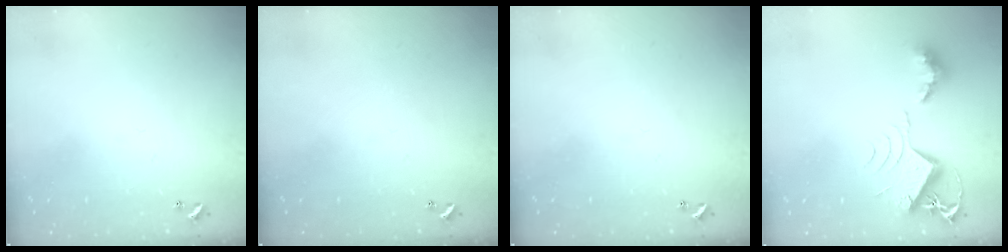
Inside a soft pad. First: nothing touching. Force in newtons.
{"total": 0.0}
{"total": 0.0}
{"total": 12.8, "press": 12.8, "slide": 1.0}